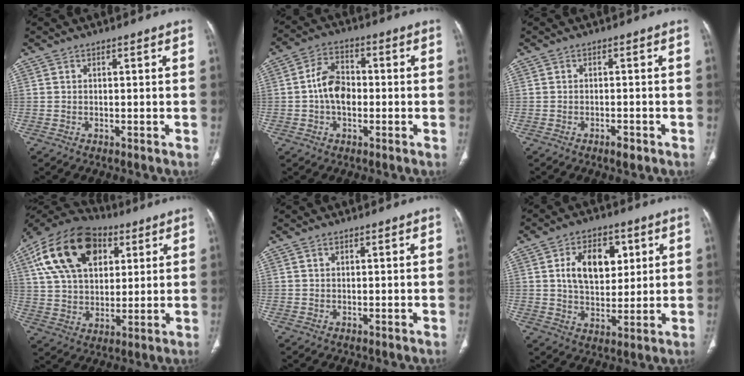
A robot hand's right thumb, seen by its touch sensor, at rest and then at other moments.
{"total": 7.5, "force": [-0.7, 5.1, 5.4], "torque": [-0.082, 0.015, -0.022]}
{"total": 1.9, "force": [-1.2, 0.7, 1.3], "torque": [-0.023, 0.002, -0.019]}
{"total": 21.4, "force": [8.4, 13.5, 14.4], "torque": [-0.249, 0.006, 0.142]}
{"total": 0.7, "force": [0.5, 0.4, 0.4], "torque": [-0.008, 0.001, 0.009]}
{"total": 11.9, "force": [3.5, 7.5, 8.5], "torque": [-0.103, -0.009, 0.062]}